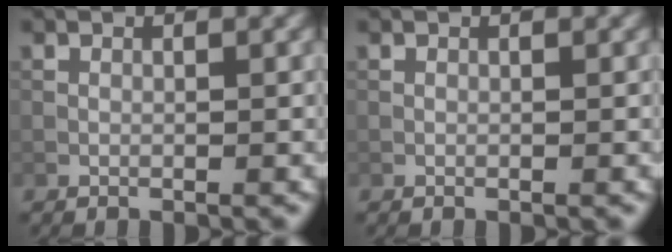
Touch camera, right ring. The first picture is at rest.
{"total": 0.0}